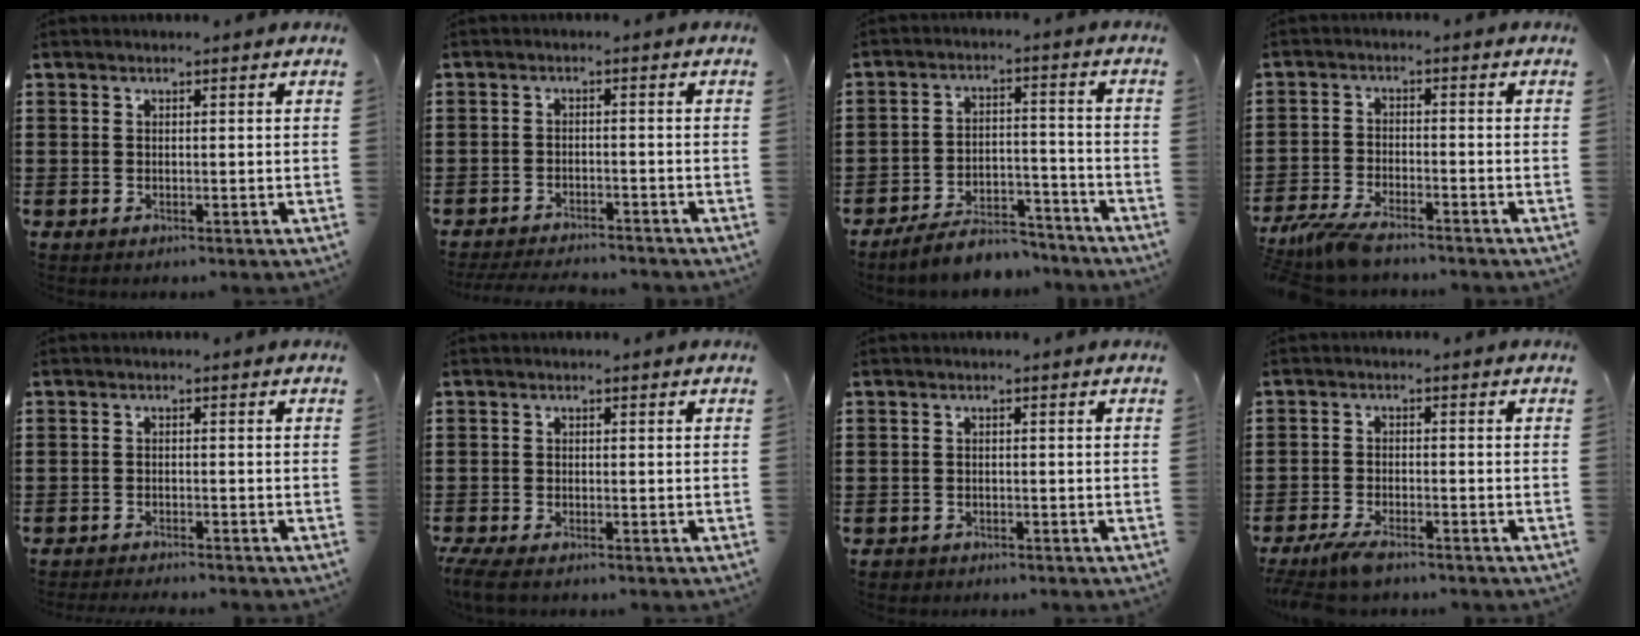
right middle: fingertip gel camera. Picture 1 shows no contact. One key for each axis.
{"total": 3.1, "fx": -3.1, "fy": 0.2, "fz": 0.5, "tx": -0.011, "ty": 0.000, "tz": -0.063}
{"total": 6.5, "fx": -6.1, "fy": 1.4, "fz": 1.9, "tx": -0.031, "ty": 0.014, "tz": -0.116}
{"total": 4.7, "fx": -4.3, "fy": 0.5, "fz": 1.9, "tx": -0.061, "ty": -0.014, "tz": -0.089}
{"total": 1.4, "fx": -1.4, "fy": -0.1, "fz": 0.1, "tx": -0.005, "ty": 0.001, "tz": -0.028}
{"total": 1.5, "fx": -1.2, "fy": 0.1, "fz": 0.9, "tx": -0.032, "ty": -0.007, "tz": -0.025}
{"total": 0.7, "fx": -0.7, "fy": 0.3, "fz": 0.0, "tx": -0.002, "ty": 0.001, "tz": -0.015}
{"total": 3.3, "fx": -2.9, "fy": 0.6, "fz": 1.6, "tx": -0.051, "ty": -0.009, "tz": -0.061}